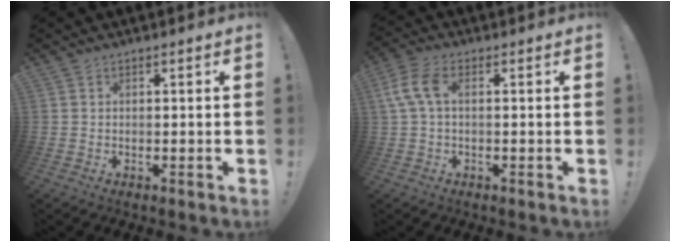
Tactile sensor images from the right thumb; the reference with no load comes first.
{"total": 7.4, "force": [1.0, 3.8, 6.3], "torque": [-0.135, 0.006, 0.023]}